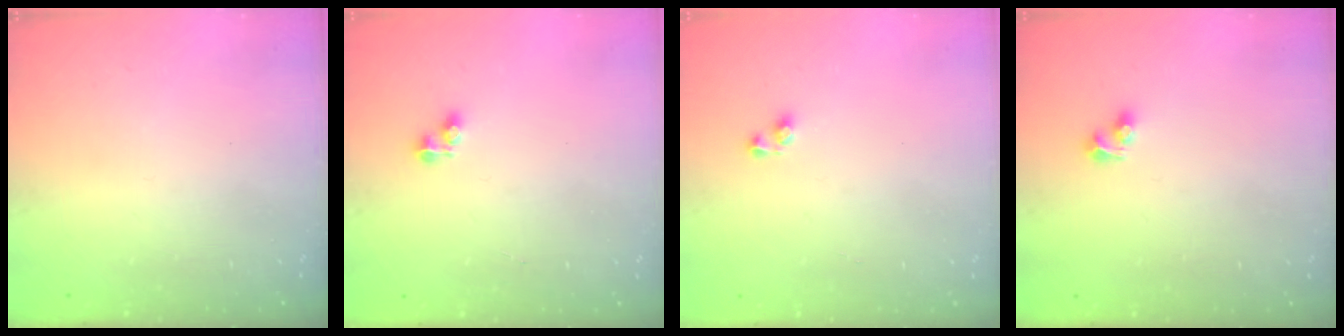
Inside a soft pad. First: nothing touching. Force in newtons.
{"total": 2.1, "press": 2.1, "slide": 0.3}
{"total": 3.1, "press": 3.1, "slide": 0.2}
{"total": 4.5, "press": 4.0, "slide": 2.0}